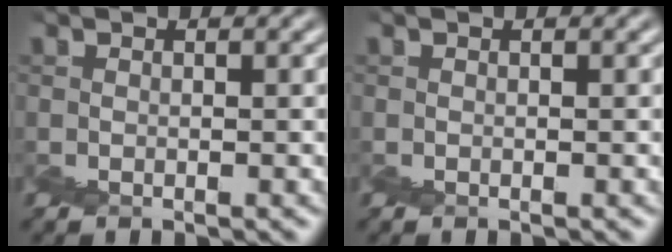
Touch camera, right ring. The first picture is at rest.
{"total": 0.0}